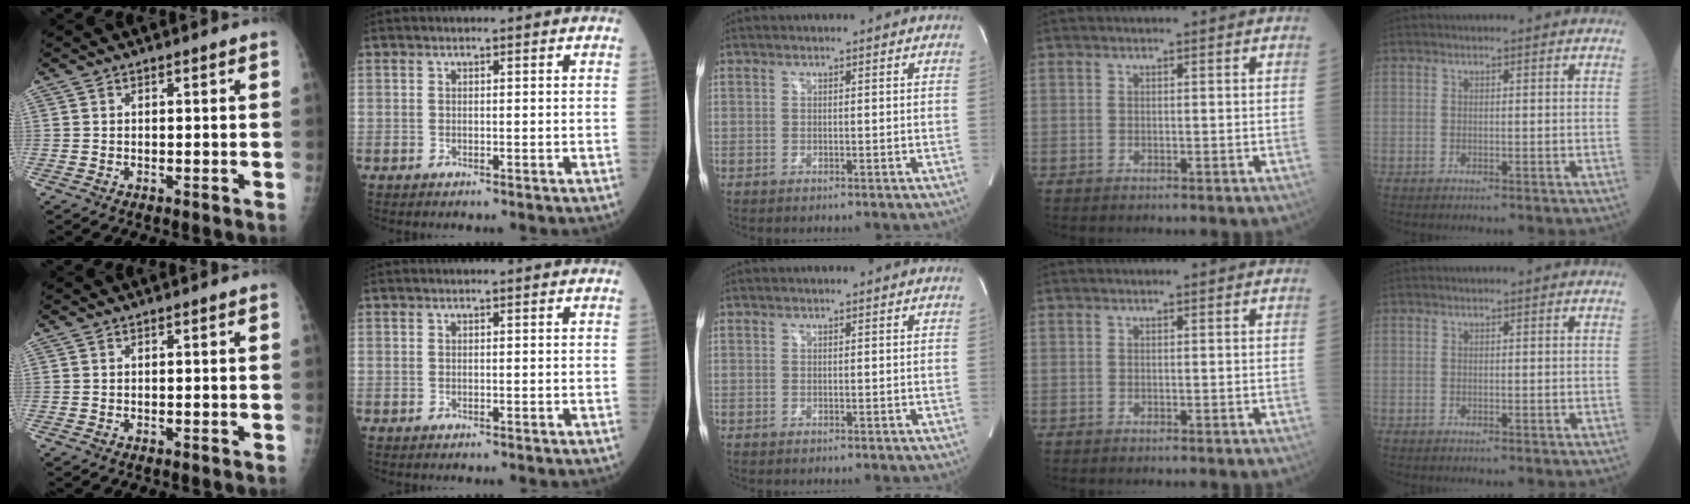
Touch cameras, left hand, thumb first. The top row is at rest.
{}